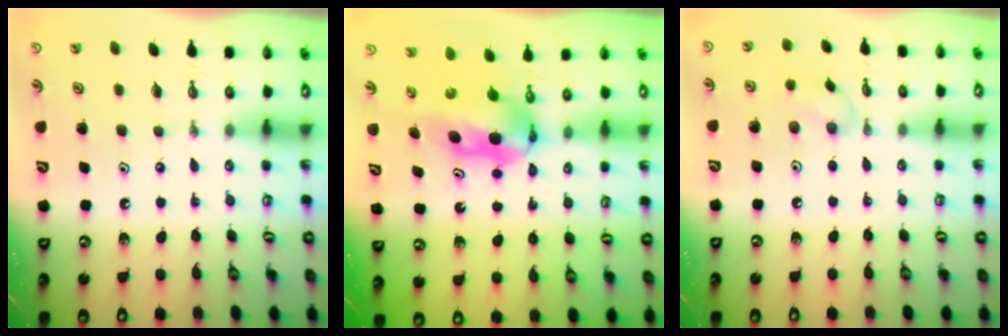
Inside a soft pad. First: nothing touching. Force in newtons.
{"total": 5.6, "press": 5.4, "slide": 1.7}
{"total": 6.8, "press": 6.8, "slide": 0.7}